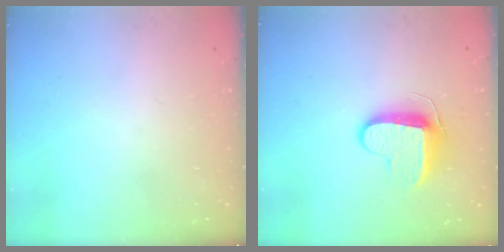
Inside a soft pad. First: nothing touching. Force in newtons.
{"total": 9.6, "press": 9.6, "slide": 0.9}